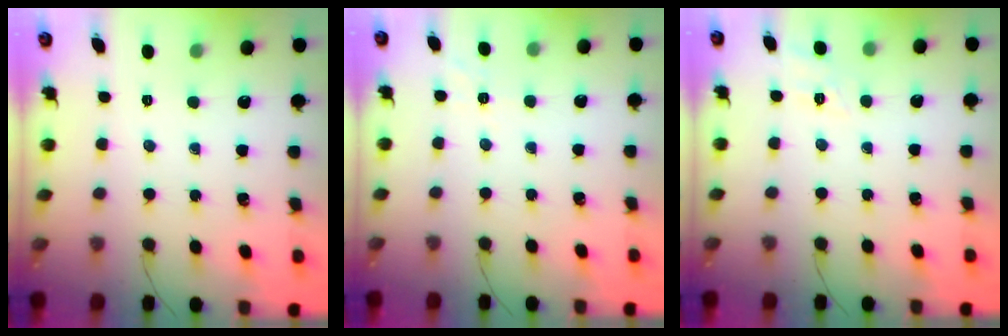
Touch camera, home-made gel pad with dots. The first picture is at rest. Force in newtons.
{"total": 2.3, "press": 1.5, "slide": 1.8}
{"total": 8.4, "press": 8.2, "slide": 1.5}